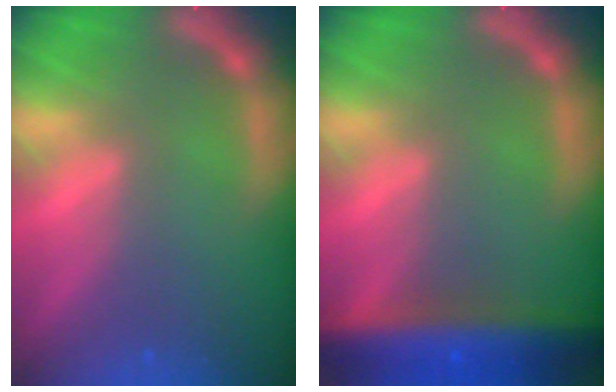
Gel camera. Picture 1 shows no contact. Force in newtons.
{"total": 9.0}